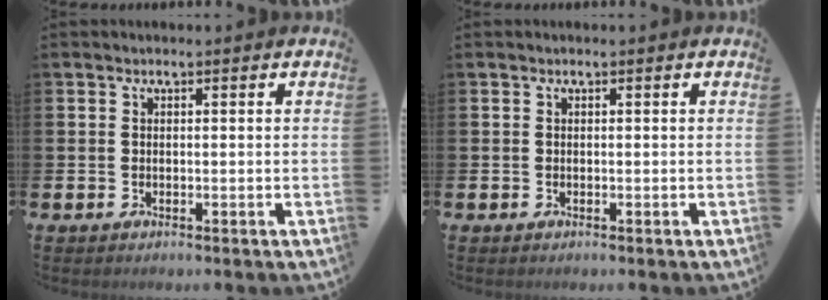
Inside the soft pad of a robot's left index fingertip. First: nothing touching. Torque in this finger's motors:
{"motor_torque": [0.00, 0.00, 0.01, 0.00]}